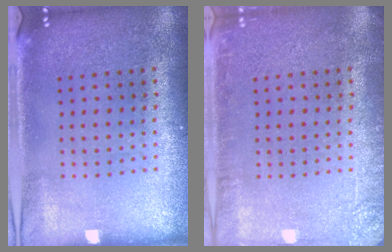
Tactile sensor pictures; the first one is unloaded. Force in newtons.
{"total": 2.1, "press": 2.1, "slide": 0.3}